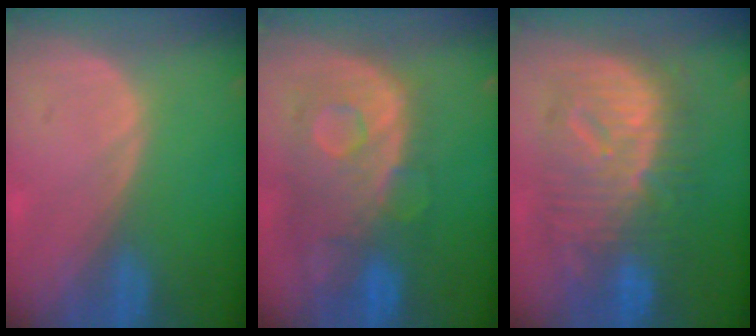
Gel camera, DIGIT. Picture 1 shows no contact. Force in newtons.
{"total": 11.3, "press": 9.7, "slide": 5.7}
{"total": 12.6, "press": 12.5, "slide": 1.2}